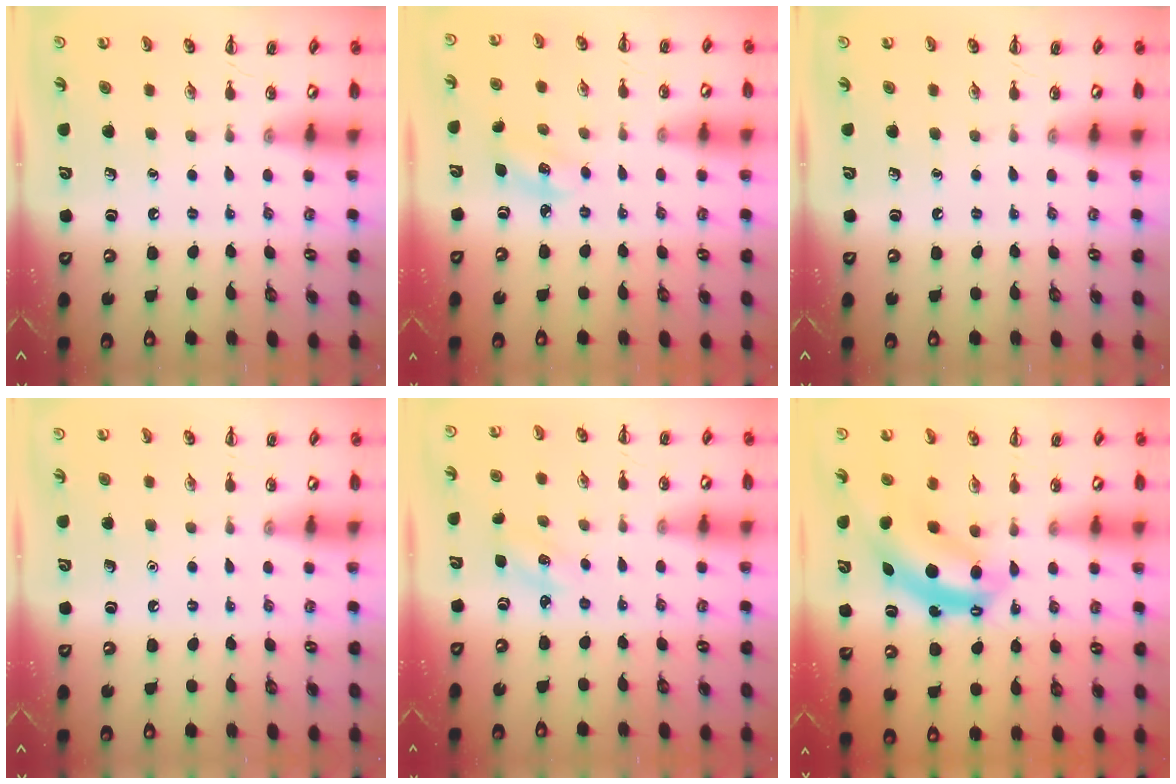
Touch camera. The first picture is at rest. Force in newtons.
{"total": 3.7, "press": 3.6, "slide": 1.0}
{"total": 0.0}
{"total": 1.5, "press": 1.5, "slide": 0.1}
{"total": 2.1, "press": 2.0, "slide": 0.6}
{"total": 6.5, "press": 6.4, "slide": 1.0}